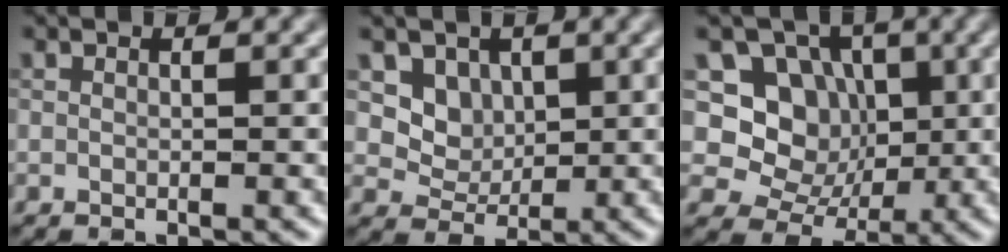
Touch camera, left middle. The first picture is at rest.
{"total": 3.2, "force": [1.2, 2.6, 1.3], "torque": [-0.030, -0.020, 0.035]}
{"total": 7.0, "force": [1.4, 6.2, 2.9], "torque": [-0.033, 0.002, 0.004]}